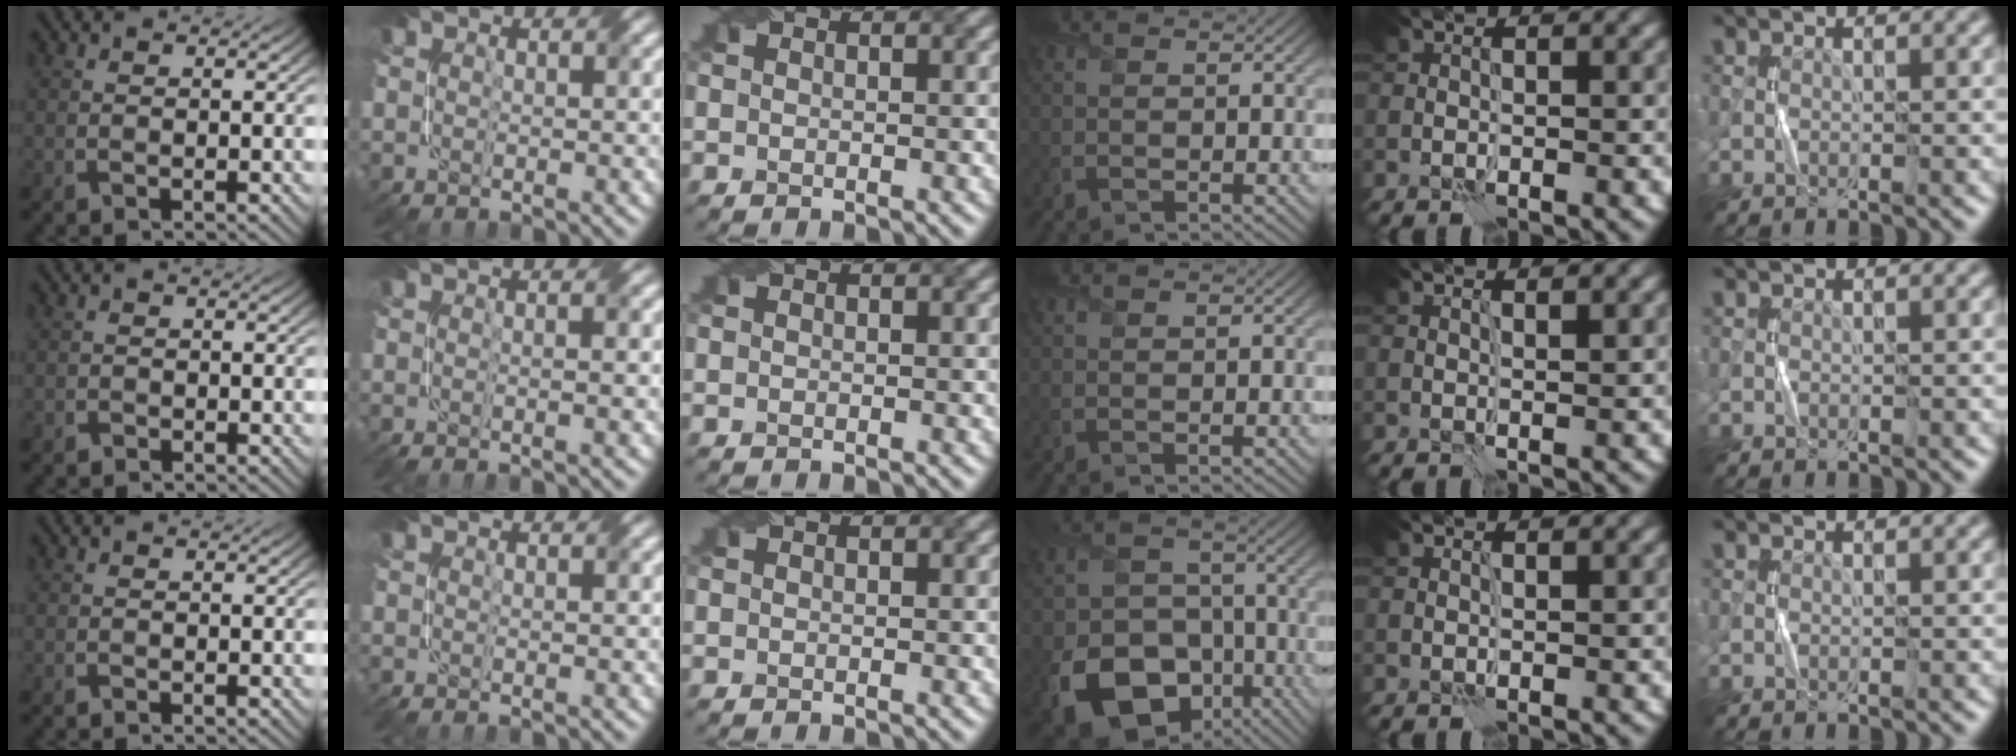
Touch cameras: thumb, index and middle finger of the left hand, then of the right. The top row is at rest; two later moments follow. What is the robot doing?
{"motion": "fold", "object": "napkin"}